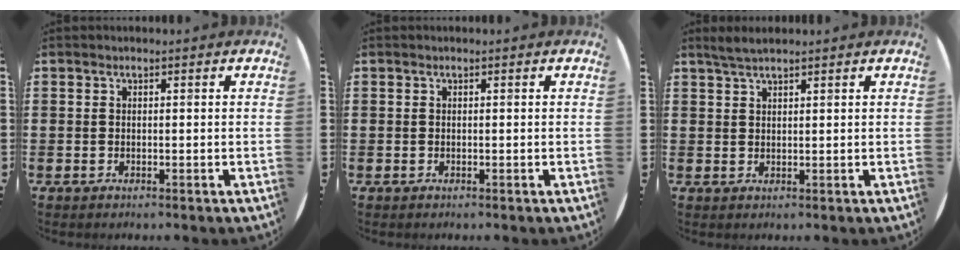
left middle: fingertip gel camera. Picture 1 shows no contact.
{"total": 0.0}
{"total": 2.1, "force": [1.8, 0.2, 1.0], "torque": [-0.021, 0.002, 0.034]}